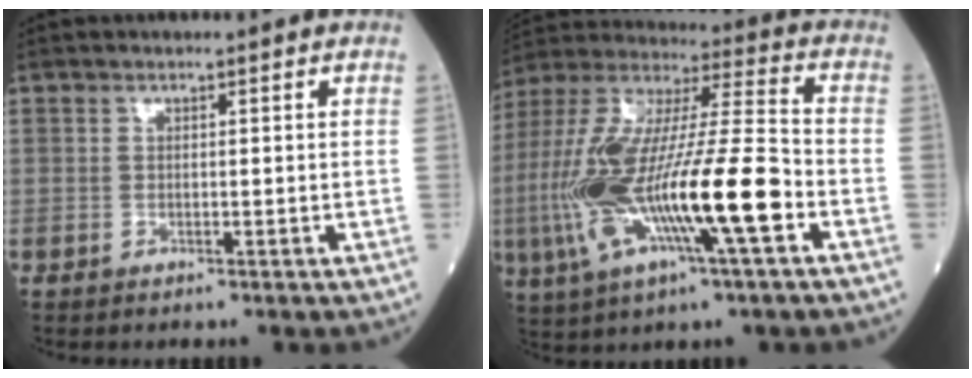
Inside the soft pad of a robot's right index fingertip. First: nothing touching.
{"total": 23.3, "force": [-6.2, 3.0, 22.2], "torque": [-0.469, -0.024, -0.113]}